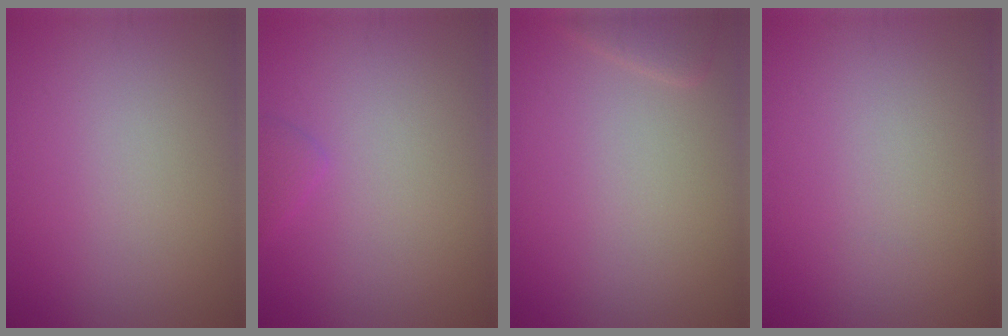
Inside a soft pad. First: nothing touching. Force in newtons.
{"total": 1.0, "press": 1.0, "slide": 0.2}
{"total": 1.5, "press": 1.5, "slide": 0.1}
{"total": 0.0}